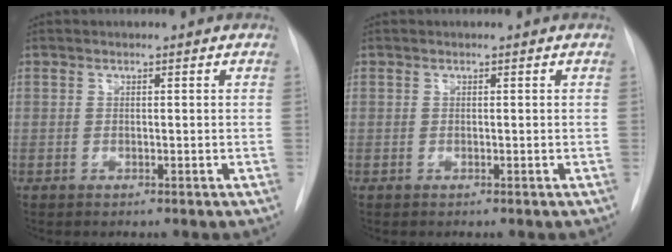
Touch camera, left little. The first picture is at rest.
{"total": 0.0}